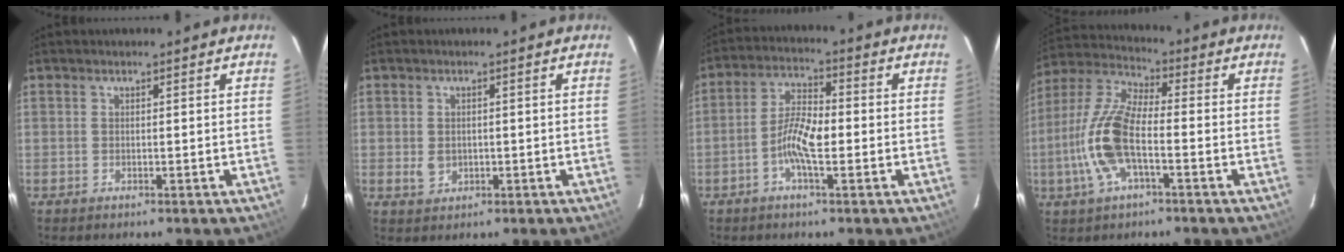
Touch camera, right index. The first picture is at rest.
{"total": 2.5, "force": [-0.2, 2.2, 1.3], "torque": [-0.022, 0.002, 0.002]}
{"total": 7.0, "force": [-2.1, 2.0, 6.4], "torque": [-0.129, 0.012, -0.044]}
{"total": 13.0, "force": [-3.4, 4.4, 11.7], "torque": [-0.255, 0.004, -0.072]}